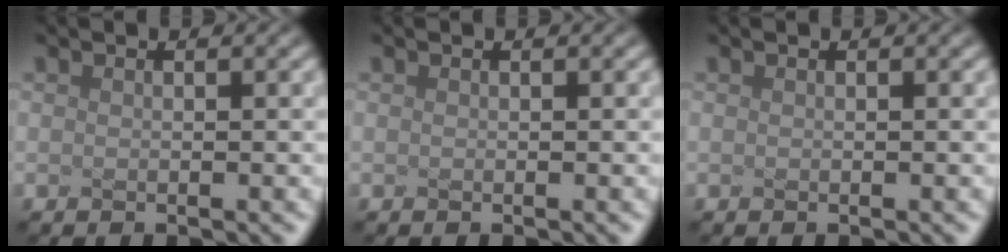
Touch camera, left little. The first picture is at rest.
{"total": 0.0}
{"total": 0.0}